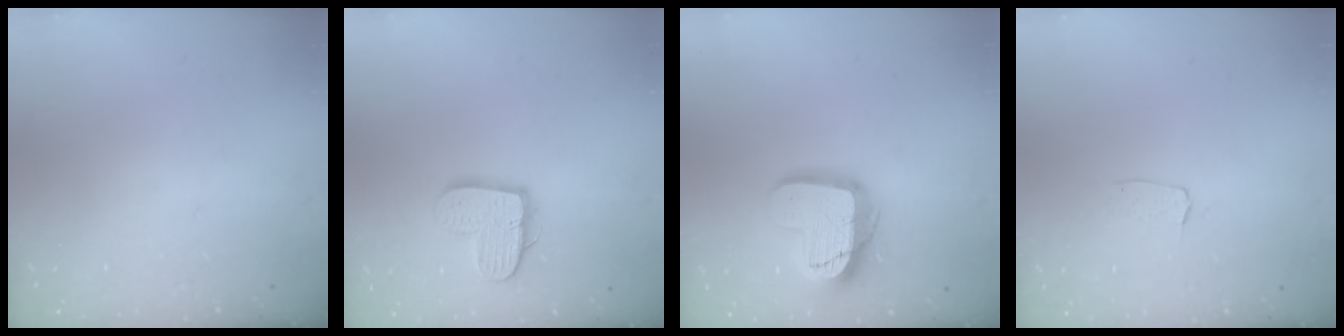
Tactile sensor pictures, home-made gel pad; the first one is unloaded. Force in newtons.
{"total": 12.6, "press": 12.6, "slide": 0.8}
{"total": 16.1, "press": 16.1, "slide": 1.0}
{"total": 3.1, "press": 3.1, "slide": 0.2}